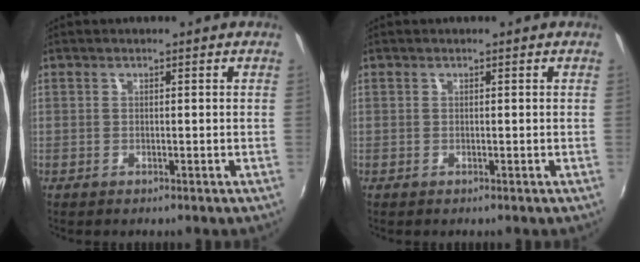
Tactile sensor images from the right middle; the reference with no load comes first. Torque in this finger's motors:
{"motor_torque": [0.00, -0.23, -0.31, -0.17]}